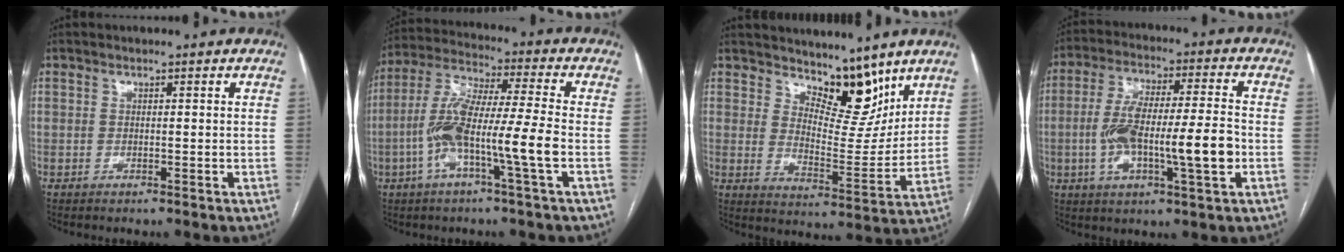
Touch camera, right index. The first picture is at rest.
{"total": 12.7, "force": [-3.6, 0.2, 12.2], "torque": [-0.248, 0.010, -0.076]}
{"total": 10.3, "force": [7.8, 4.0, 5.4], "torque": [-0.074, -0.016, 0.135]}
{"total": 14.4, "force": [-2.7, 2.3, 13.9], "torque": [-0.255, 0.012, -0.045]}